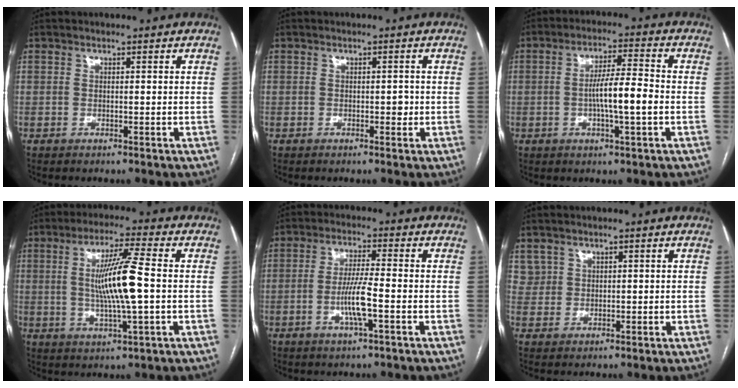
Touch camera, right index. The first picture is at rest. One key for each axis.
{"total": 1.4, "fx": -0.2, "fy": 0.8, "fz": 1.1, "tx": -0.012, "ty": 0.003, "tz": -0.002}
{"total": 7.7, "fx": -1.3, "fy": 0.6, "fz": 7.5, "tx": -0.135, "ty": 0.006, "tz": -0.026}
{"total": 10.6, "fx": 0.2, "fy": 0.2, "fz": 10.5, "tx": -0.197, "ty": -0.002, "tz": 0.003}
{"total": 6.3, "fx": -1.8, "fy": 0.2, "fz": 6.0, "tx": -0.118, "ty": -0.003, "tz": -0.035}
{"total": 2.6, "fx": 1.5, "fy": 2.1, "fz": -0.3, "tx": 0.020, "ty": 0.007, "tz": 0.025}